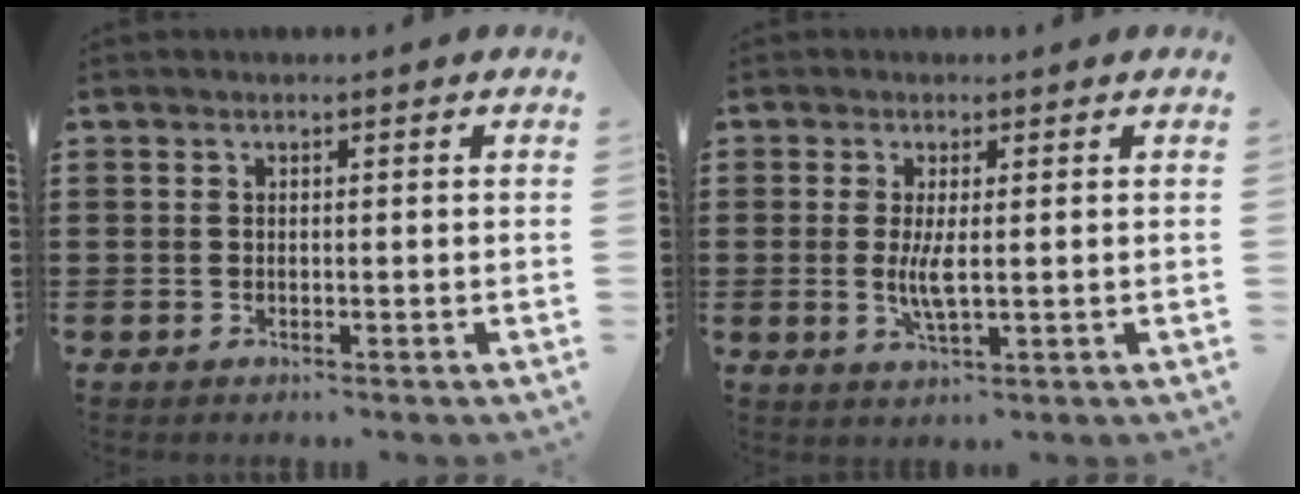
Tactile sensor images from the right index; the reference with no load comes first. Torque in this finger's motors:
{"motor_torque": [2.06, 0.08, 0.87, 0.16]}